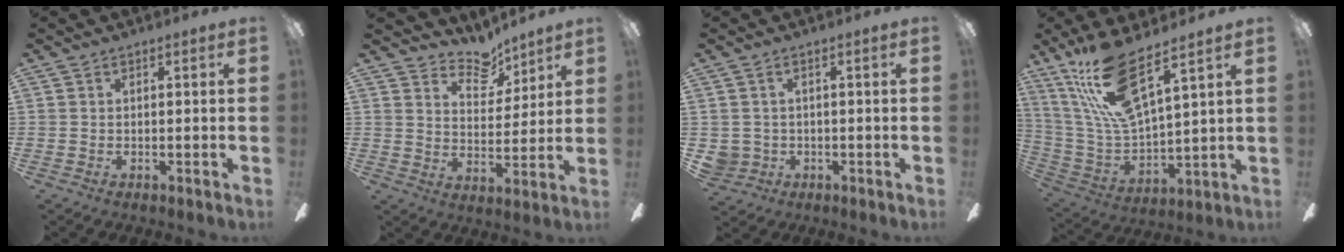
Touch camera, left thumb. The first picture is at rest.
{"total": 8.1, "force": [7.1, 3.4, 2.1], "torque": [-0.027, -0.048, 0.128]}
{"total": 3.2, "force": [-0.1, 3.1, 0.4], "torque": [-0.021, 0.004, -0.001]}
{"total": 18.1, "force": [12.0, 5.3, 12.5], "torque": [-0.271, -0.059, 0.210]}